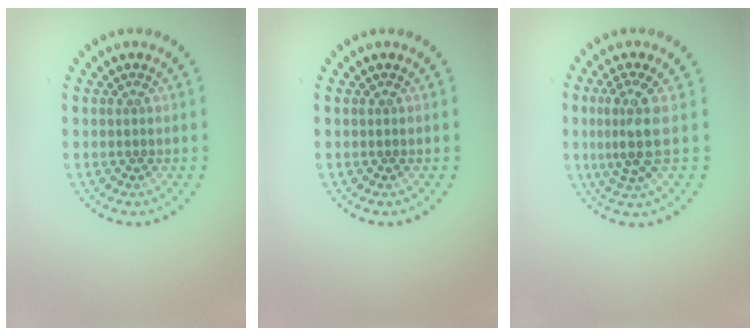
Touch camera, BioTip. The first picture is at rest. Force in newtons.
{"total": 0.0}
{"total": 3.2, "press": 2.5, "slide": 2.1}